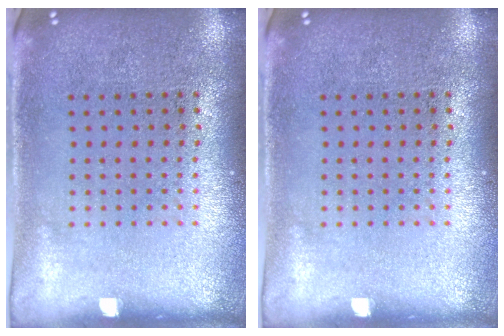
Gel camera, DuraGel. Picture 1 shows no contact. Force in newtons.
{"total": 0.0}